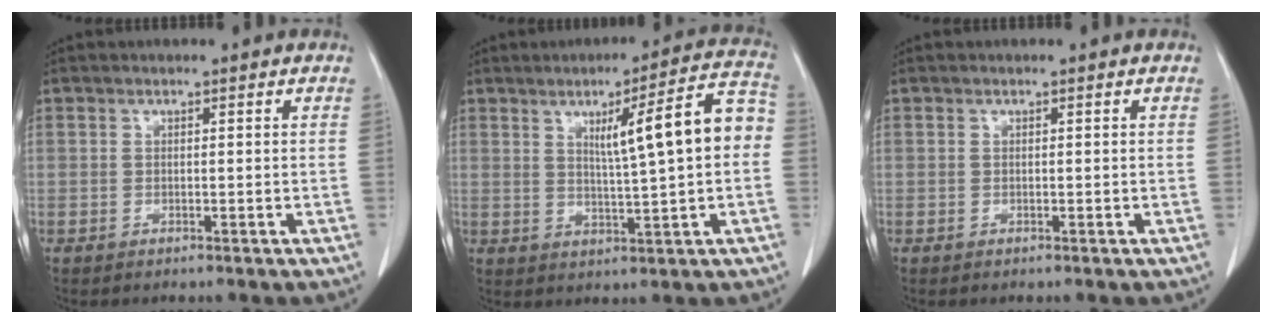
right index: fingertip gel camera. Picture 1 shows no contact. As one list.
[{"total": 11.6, "force": [1.5, 0.7, 11.5], "torque": [-0.160, 0.024, 0.023]}, {"total": 0.0}]